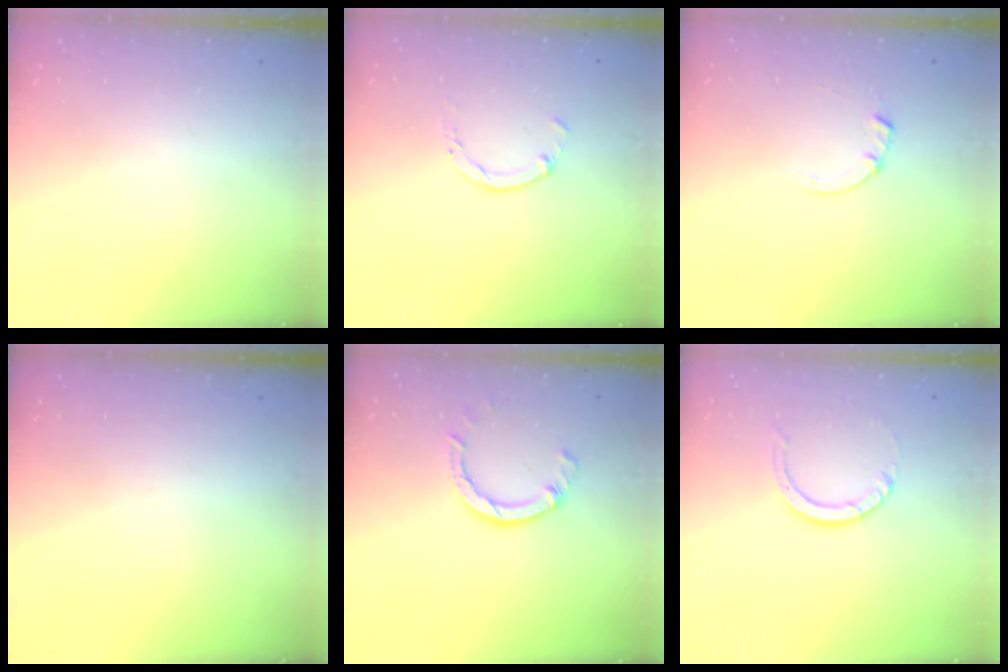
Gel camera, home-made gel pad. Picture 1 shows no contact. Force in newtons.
{"total": 0.0}
{"total": 1.5, "press": 1.5, "slide": 0.3}
{"total": 0.0}
{"total": 6.2, "press": 6.2, "slide": 0.9}
{"total": 3.6, "press": 3.6, "slide": 0.4}